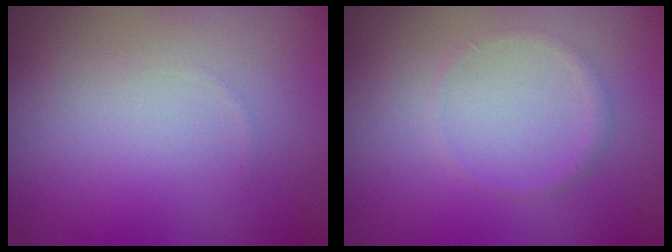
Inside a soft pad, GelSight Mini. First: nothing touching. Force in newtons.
{"total": 0.7, "press": 0.7, "slide": 0.0}